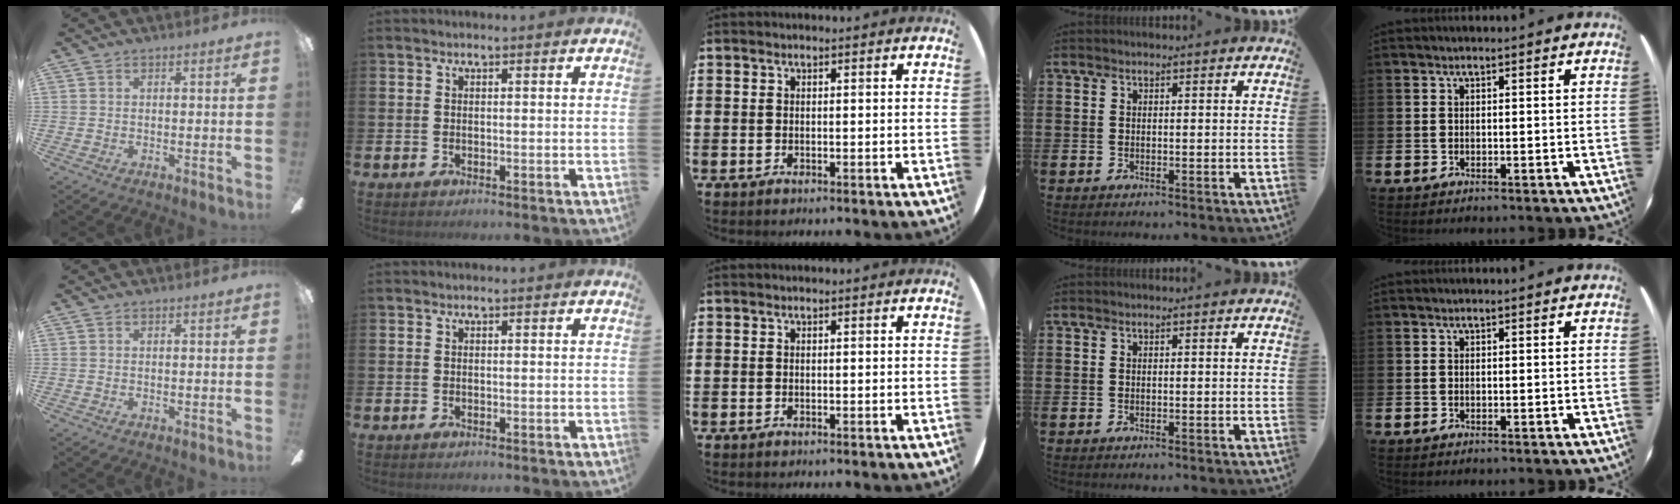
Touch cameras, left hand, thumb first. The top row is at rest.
{}